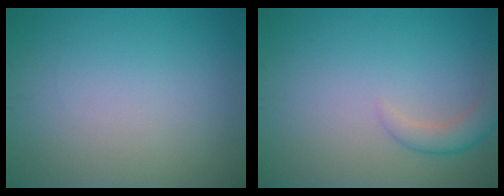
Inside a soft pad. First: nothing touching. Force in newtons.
{"total": 2.6, "press": 2.6, "slide": 0.2}